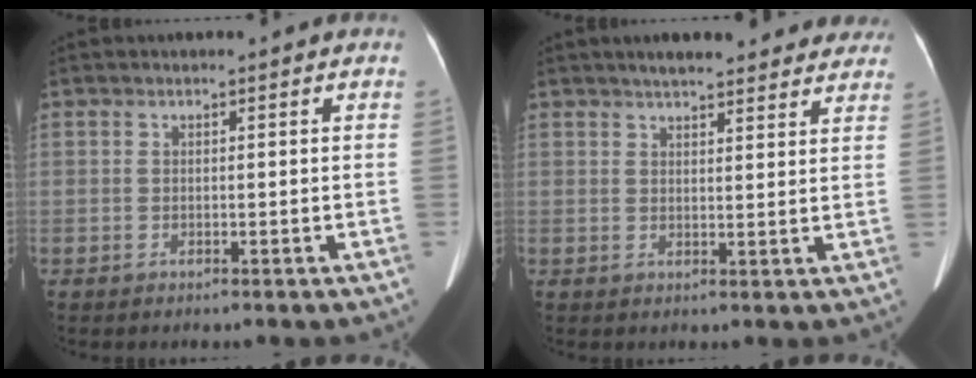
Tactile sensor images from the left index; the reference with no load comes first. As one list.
[{"total": 14.3, "force": [12.5, 3.3, 6.1], "torque": [-0.061, 0.025, 0.147]}]